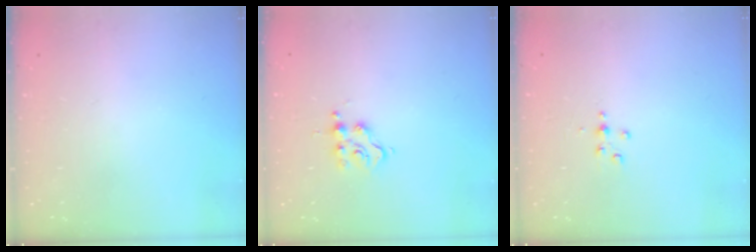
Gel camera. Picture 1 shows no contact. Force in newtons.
{"total": 4.5, "press": 4.5, "slide": 0.3}
{"total": 3.4, "press": 3.4, "slide": 0.4}